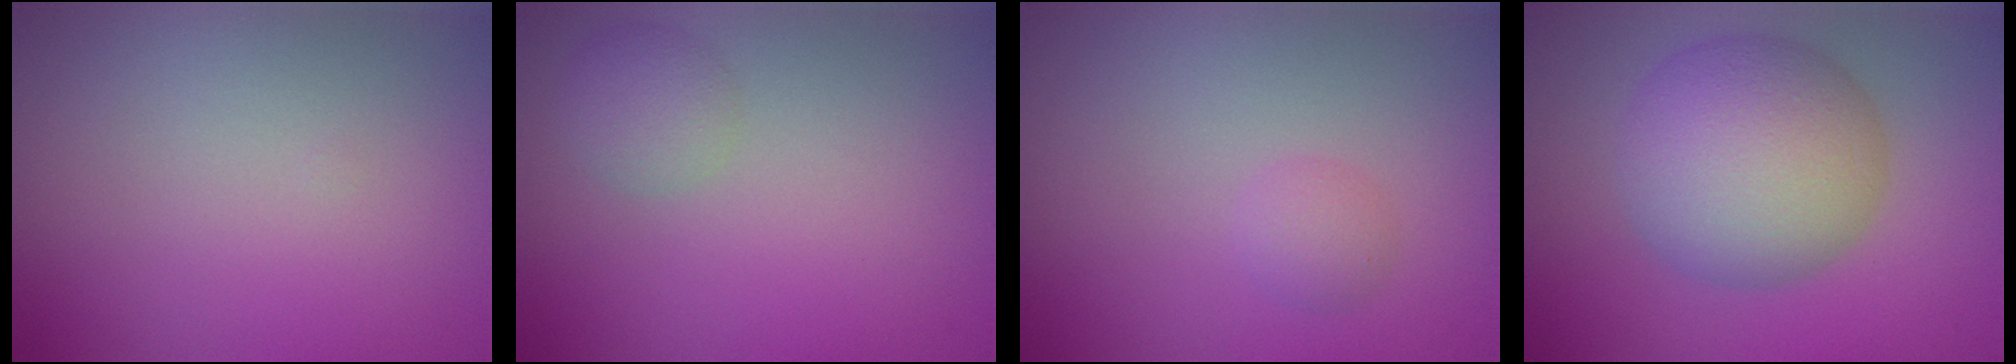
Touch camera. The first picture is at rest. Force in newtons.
{"total": 1.9, "press": 1.9, "slide": 0.1}
{"total": 1.3, "press": 1.3, "slide": 0.1}
{"total": 8.9, "press": 8.9, "slide": 0.3}